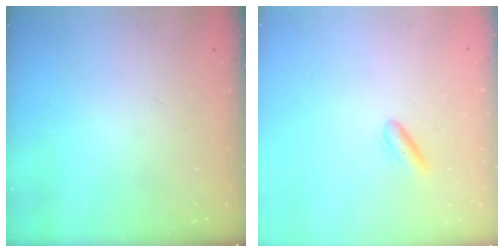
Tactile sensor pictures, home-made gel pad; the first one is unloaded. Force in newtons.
{"total": 3.7, "press": 3.4, "slide": 1.4}